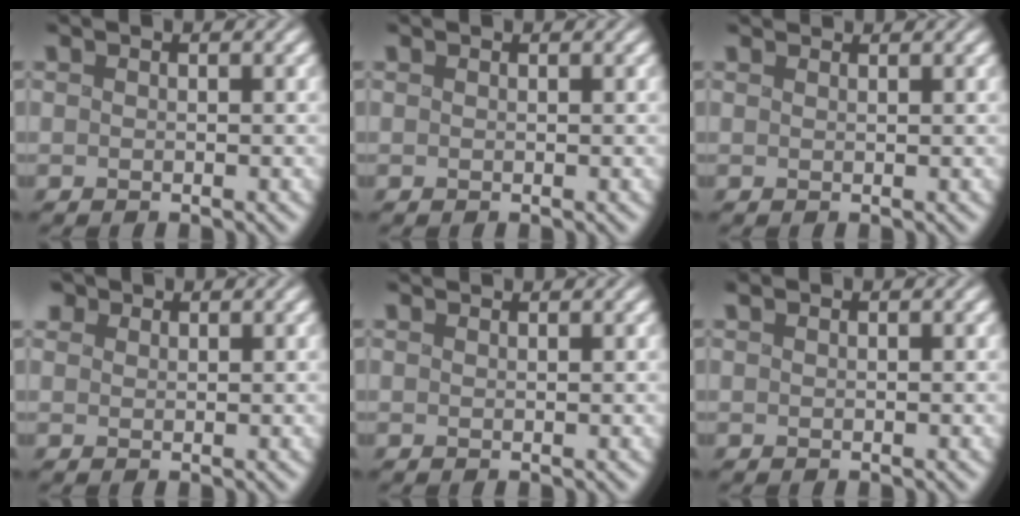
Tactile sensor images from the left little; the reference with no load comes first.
{"total": 0.0}
{"total": 1.2, "force": [1.2, 0.0, 0.1], "torque": [-0.006, 0.007, 0.023]}
{"total": 1.9, "force": [1.4, 1.1, 0.6], "torque": [-0.022, 0.000, 0.032]}
{"total": 1.1, "force": [1.1, -0.1, 0.1], "torque": [-0.005, 0.008, 0.022]}
{"total": 0.5, "force": [0.4, 0.2, 0.2], "torque": [-0.005, 0.003, 0.009]}